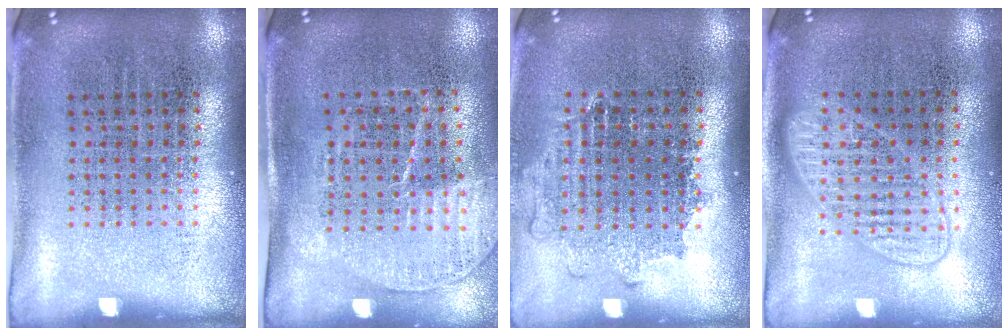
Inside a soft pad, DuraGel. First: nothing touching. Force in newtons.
{"total": 1.5, "press": 1.3, "slide": 0.8}
{"total": 1.1, "press": 1.0, "slide": 0.5}
{"total": 1.5, "press": 1.4, "slide": 0.3}